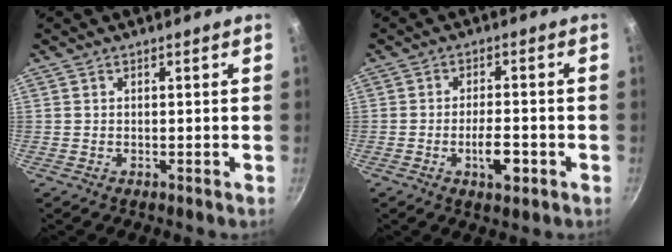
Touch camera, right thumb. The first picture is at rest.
{"total": 5.9, "force": [-2.2, 2.3, 5.0], "torque": [-0.072, 0.013, -0.035]}